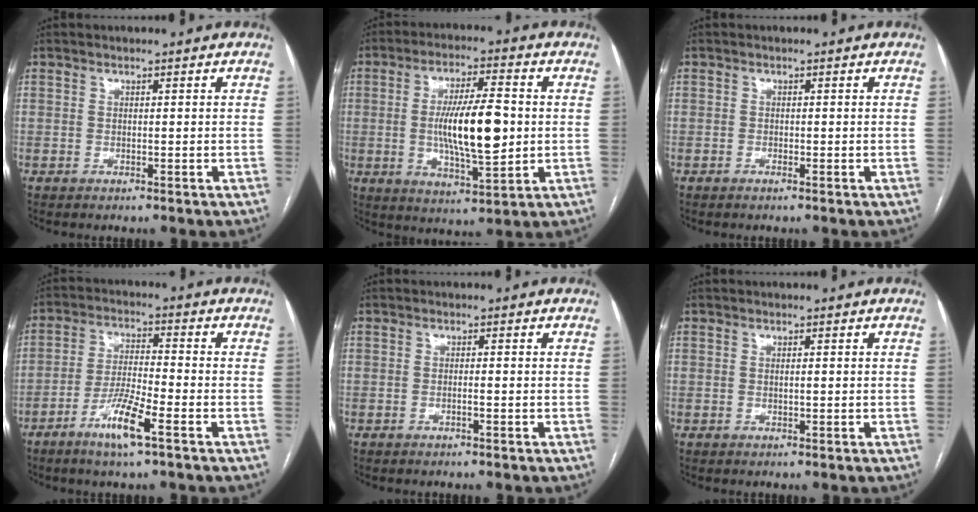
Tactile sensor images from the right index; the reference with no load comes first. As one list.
[{"total": 12.9, "force": [-0.3, 2.9, 12.6], "torque": [-0.227, -0.002, -0.003]}, {"total": 0.5, "force": [-0.4, 0.1, 0.3], "torque": [-0.007, 0.000, -0.006]}, {"total": 8.1, "force": [-4.6, 0.4, 6.7], "torque": [-0.135, -0.009, -0.087]}, {"total": 0.9, "force": [-0.4, -0.1, 0.8], "torque": [-0.018, 0.001, -0.007]}, {"total": 0.6, "force": [0.0, 0.1, 0.6], "torque": [-0.011, 0.000, 0.000]}]